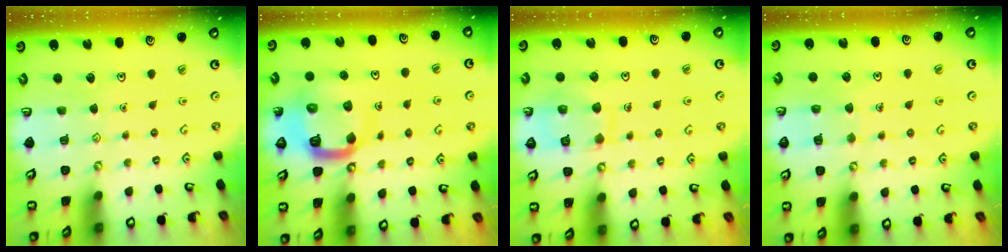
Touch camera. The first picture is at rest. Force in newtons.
{"total": 11.9, "press": 11.8, "slide": 1.3}
{"total": 11.9, "press": 11.9, "slide": 1.1}
{"total": 4.3, "press": 4.3, "slide": 0.4}